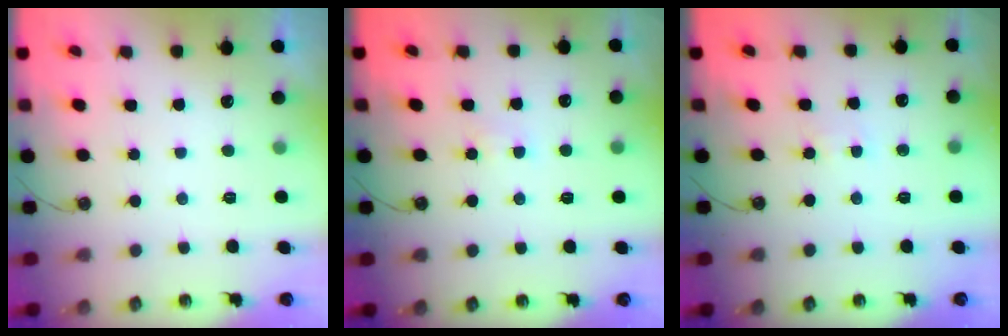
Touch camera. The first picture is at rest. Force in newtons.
{"total": 3.3, "press": 3.2, "slide": 0.3}
{"total": 2.8, "press": 2.7, "slide": 0.4}